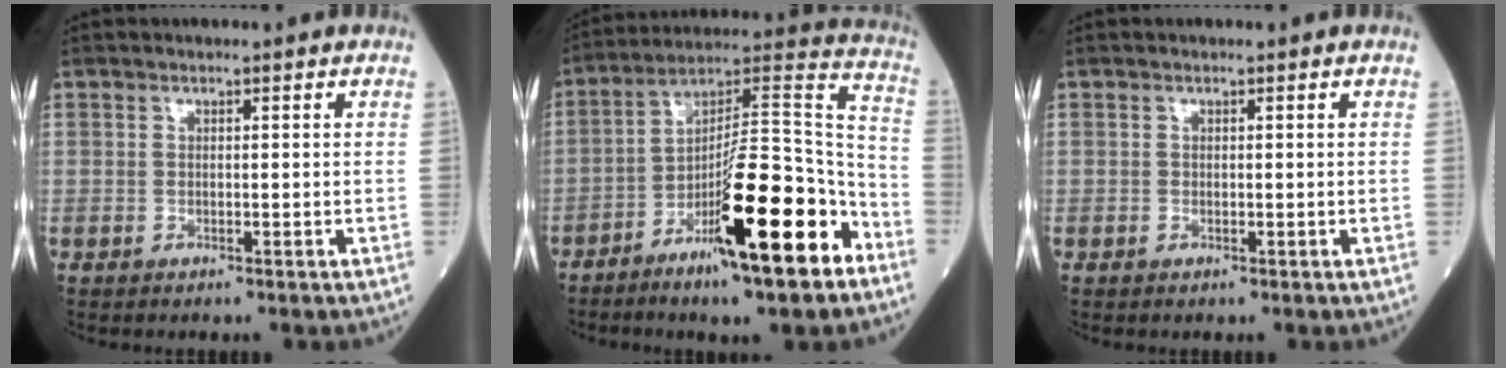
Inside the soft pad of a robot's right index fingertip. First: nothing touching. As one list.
[{"total": 20.0, "force": [-10.1, 2.7, 17.1], "torque": [-0.266, -0.005, -0.159]}, {"total": 0.0}]